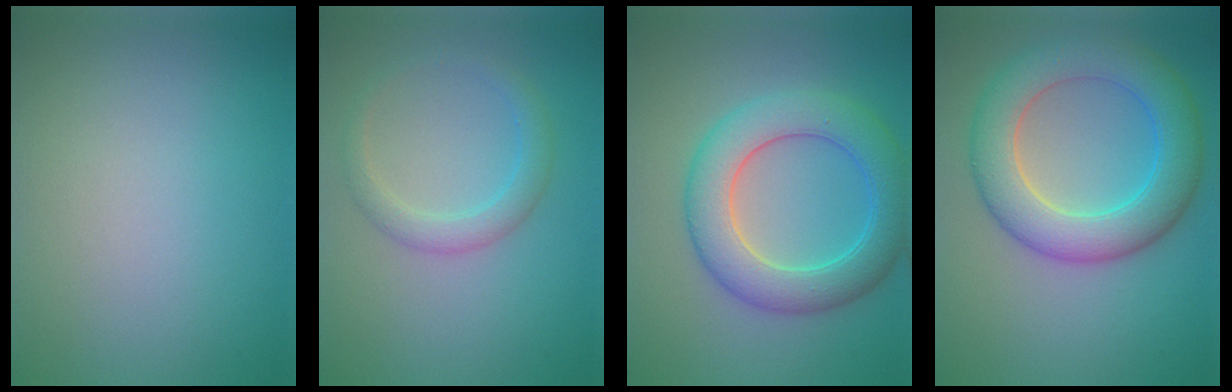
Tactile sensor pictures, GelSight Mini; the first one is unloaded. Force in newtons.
{"total": 2.4, "press": 2.4, "slide": 0.1}
{"total": 6.7, "press": 6.7, "slide": 0.2}
{"total": 7.4, "press": 7.4, "slide": 0.5}